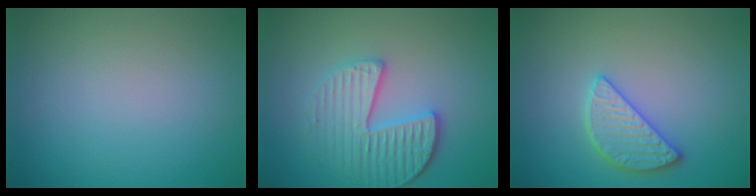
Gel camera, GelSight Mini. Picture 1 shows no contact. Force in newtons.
{"total": 4.2, "press": 3.7, "slide": 2.0}
{"total": 2.8, "press": 2.8, "slide": 0.6}